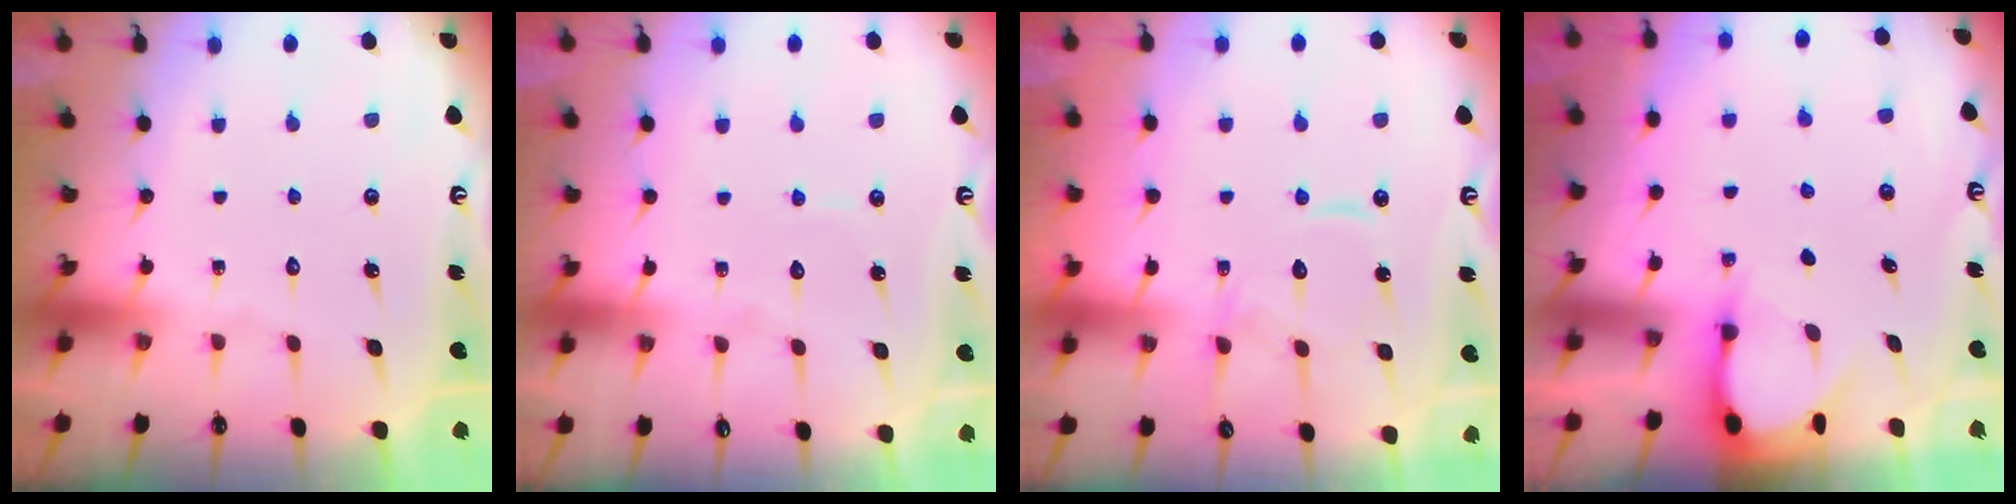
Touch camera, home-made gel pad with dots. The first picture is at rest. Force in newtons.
{"total": 3.8, "press": 3.8, "slide": 0.2}
{"total": 12.0, "press": 12.0, "slide": 1.1}
{"total": 3.2, "press": 3.1, "slide": 0.4}